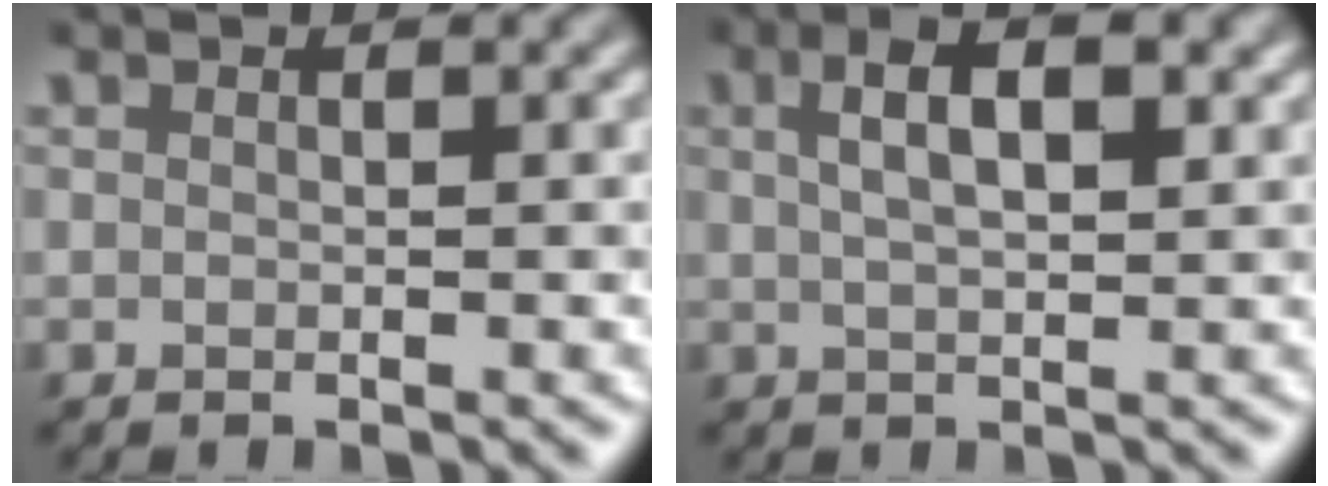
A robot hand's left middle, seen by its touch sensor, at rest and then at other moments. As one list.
[{"total": 4.9, "force": [1.9, 1.8, 4.2], "torque": [-0.068, 0.012, 0.026]}]